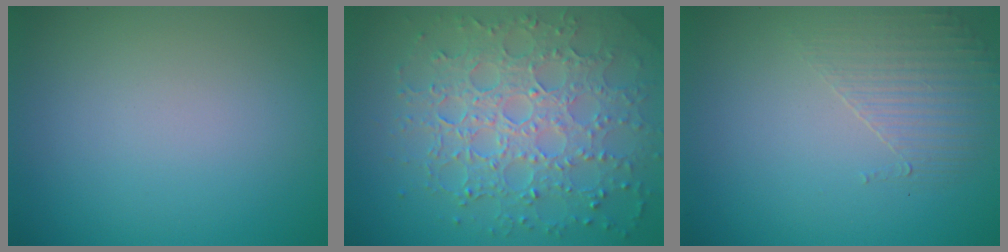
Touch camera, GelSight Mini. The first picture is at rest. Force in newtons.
{"total": 8.0, "press": 5.7, "slide": 5.6}
{"total": 1.7, "press": 0.9, "slide": 1.4}